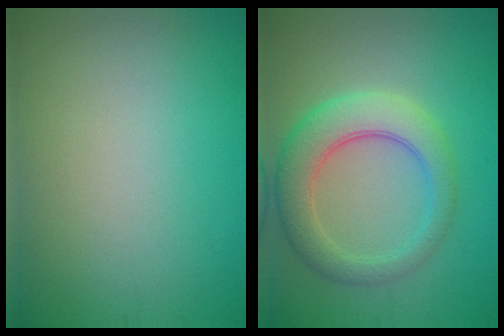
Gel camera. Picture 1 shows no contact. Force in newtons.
{"total": 5.4, "press": 5.4, "slide": 0.3}